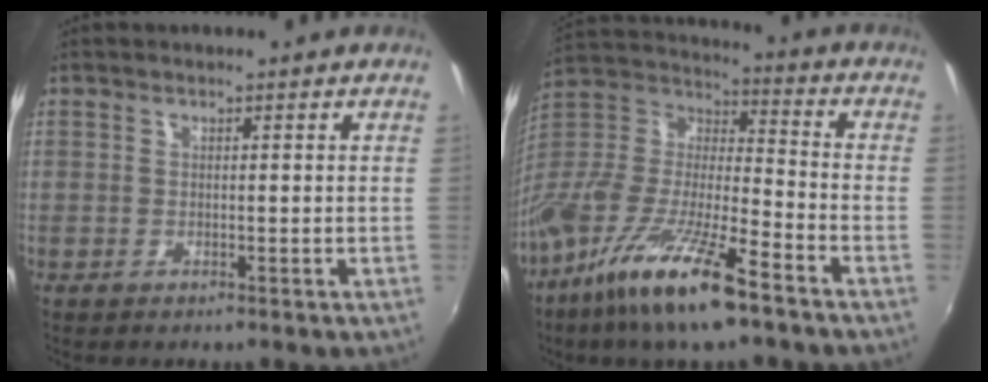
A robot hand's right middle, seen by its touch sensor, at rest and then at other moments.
{"total": 20.8, "force": [-13.1, 4.9, 15.4], "torque": [-0.300, -0.028, -0.252]}